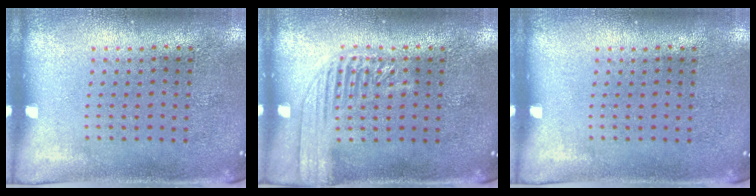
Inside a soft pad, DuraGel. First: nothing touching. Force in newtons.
{"total": 2.4, "press": 2.4, "slide": 0.3}
{"total": 0.0}